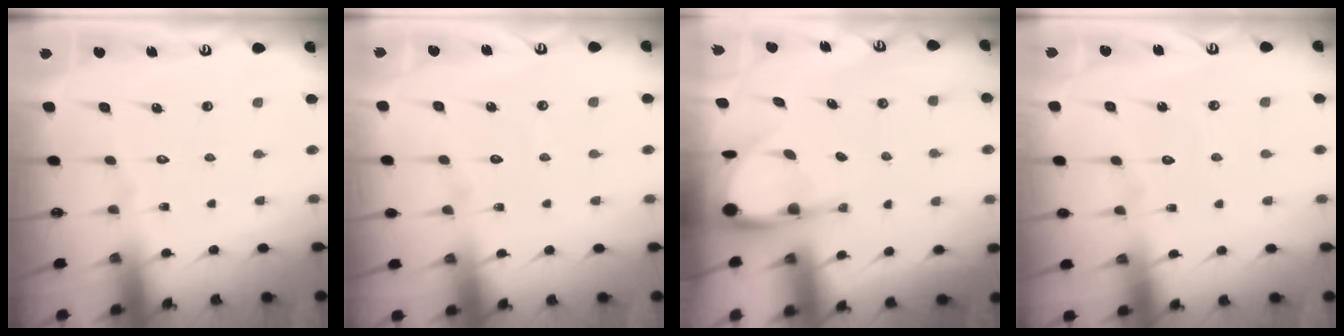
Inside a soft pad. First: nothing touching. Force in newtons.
{"total": 2.9, "press": 2.9, "slide": 0.3}
{"total": 5.4, "press": 5.4, "slide": 0.6}
{"total": 3.4, "press": 3.3, "slide": 0.4}